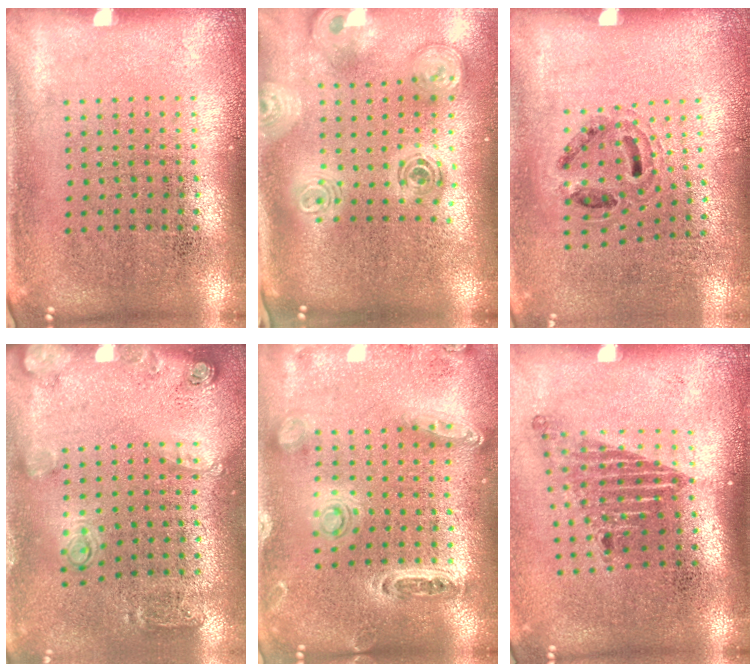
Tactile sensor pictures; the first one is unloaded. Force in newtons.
{"total": 2.8, "press": 2.1, "slide": 1.9}
{"total": 0.9, "press": 0.8, "slide": 0.5}
{"total": 2.0, "press": 1.4, "slide": 1.4}
{"total": 1.3, "press": 1.2, "slide": 0.2}
{"total": 1.7, "press": 1.2, "slide": 1.2}